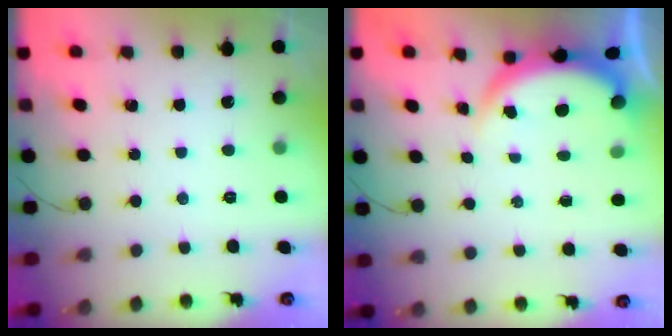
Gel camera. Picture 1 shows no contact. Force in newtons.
{"total": 3.9, "press": 3.9, "slide": 0.2}